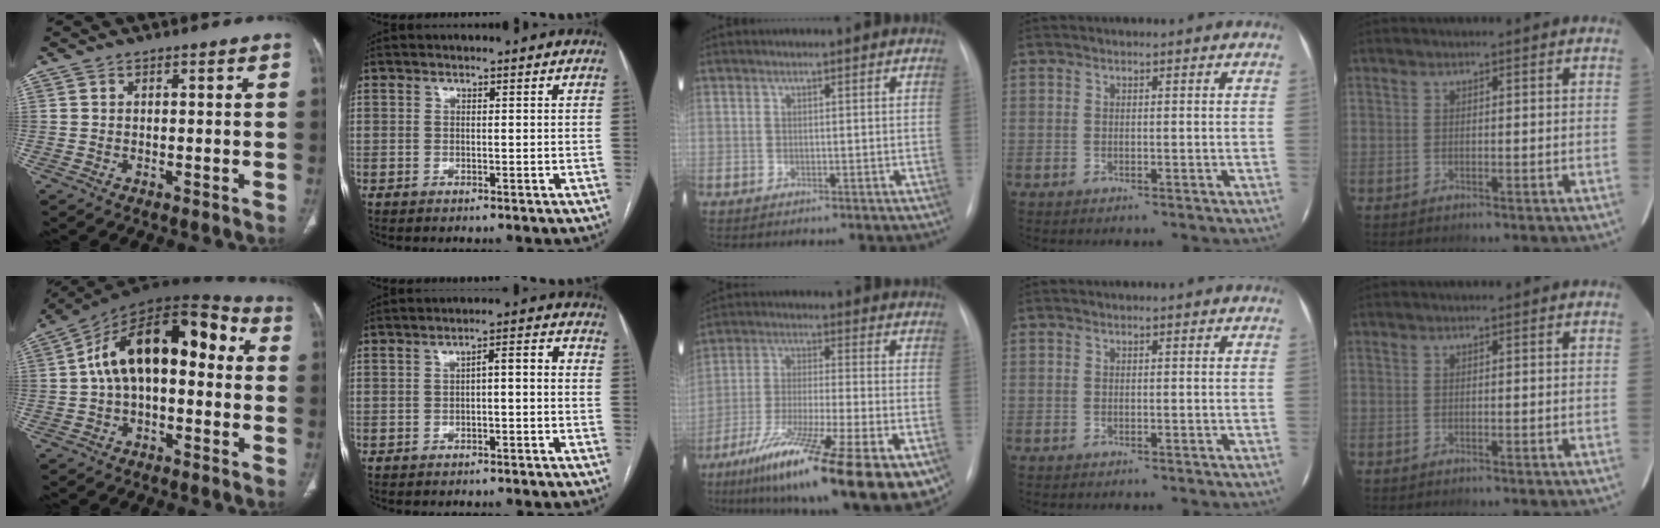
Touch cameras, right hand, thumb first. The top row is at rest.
{"thumb": {"total": 18.4, "force": [1.4, 9.9, 15.4], "torque": [-0.221, 0.056, 0.012]}, "index": {"total": 3.7, "force": [-0.5, 1.0, 3.6], "torque": [-0.052, 0.024, -0.006]}, "middle": {"total": 23.3, "force": [-12.8, 3.8, 19.1], "torque": [-0.261, -0.046, -0.208]}}